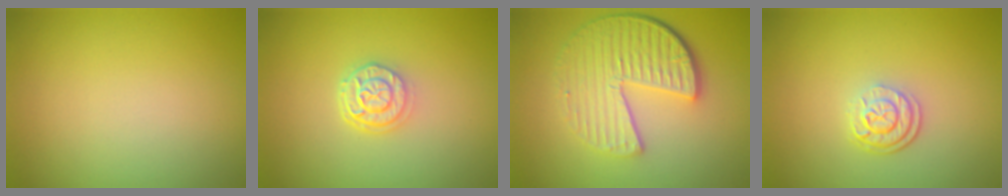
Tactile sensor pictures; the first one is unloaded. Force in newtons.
{"total": 2.5, "press": 2.0, "slide": 1.5}
{"total": 6.3, "press": 4.5, "slide": 4.5}
{"total": 2.7, "press": 2.0, "slide": 1.8}